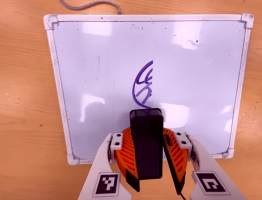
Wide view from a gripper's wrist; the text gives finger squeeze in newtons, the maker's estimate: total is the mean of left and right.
{"total": 10.7, "left": 10.8, "right": 10.6}